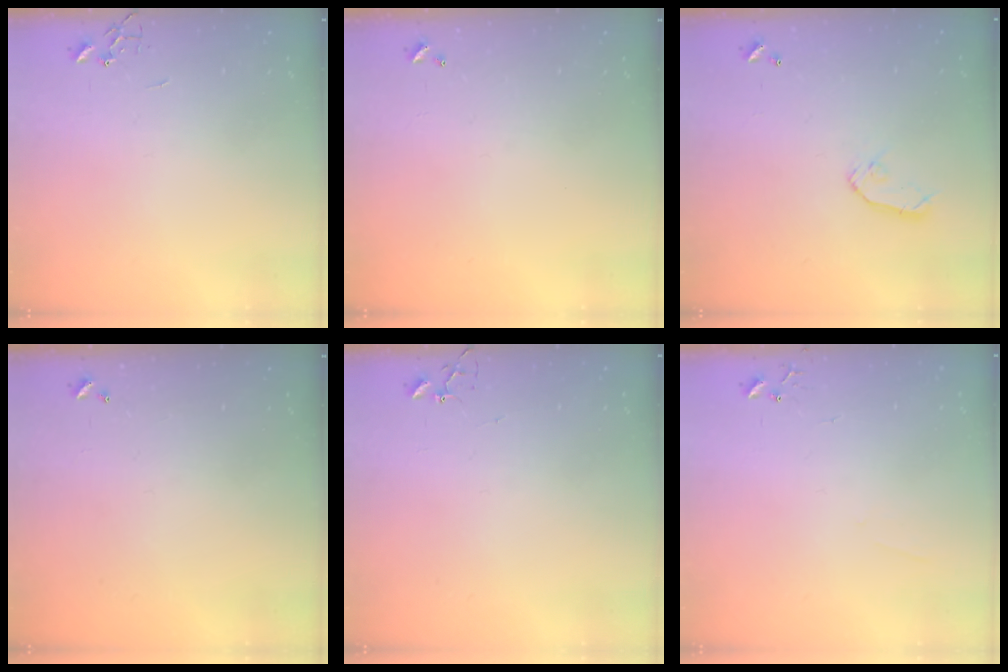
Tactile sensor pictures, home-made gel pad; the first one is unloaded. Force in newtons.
{"total": 0.0}
{"total": 7.3, "press": 7.3, "slide": 0.4}
{"total": 0.0}
{"total": 3.2, "press": 3.2, "slide": 0.3}
{"total": 3.8, "press": 3.7, "slide": 0.6}